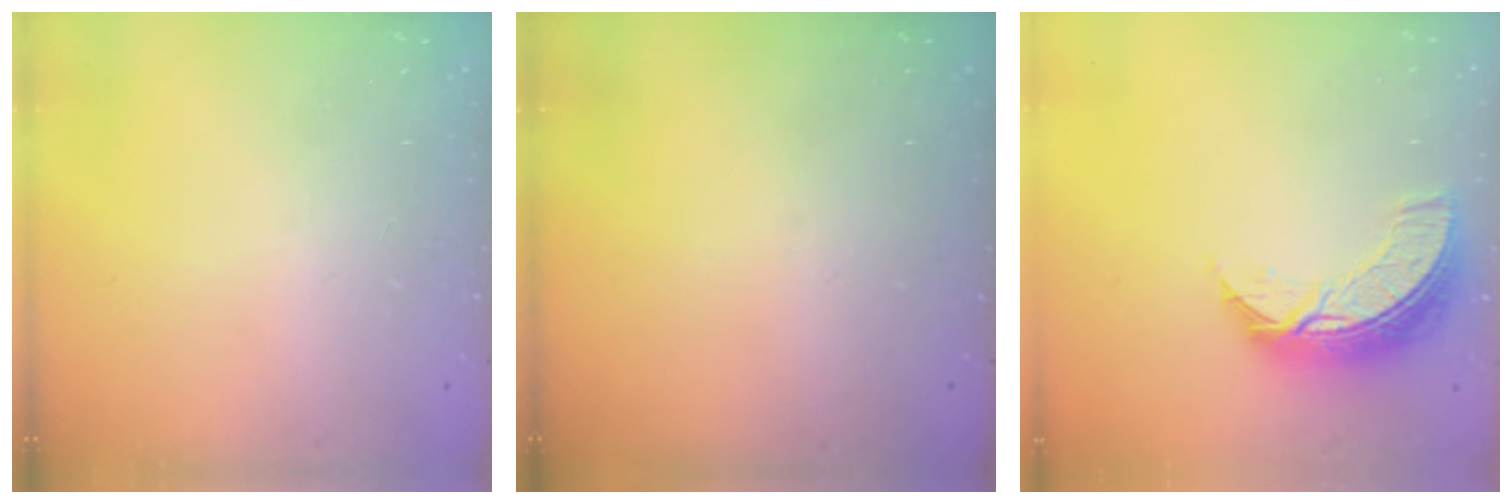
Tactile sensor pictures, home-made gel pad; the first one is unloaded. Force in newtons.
{"total": 0.0}
{"total": 9.3, "press": 9.3, "slide": 0.7}